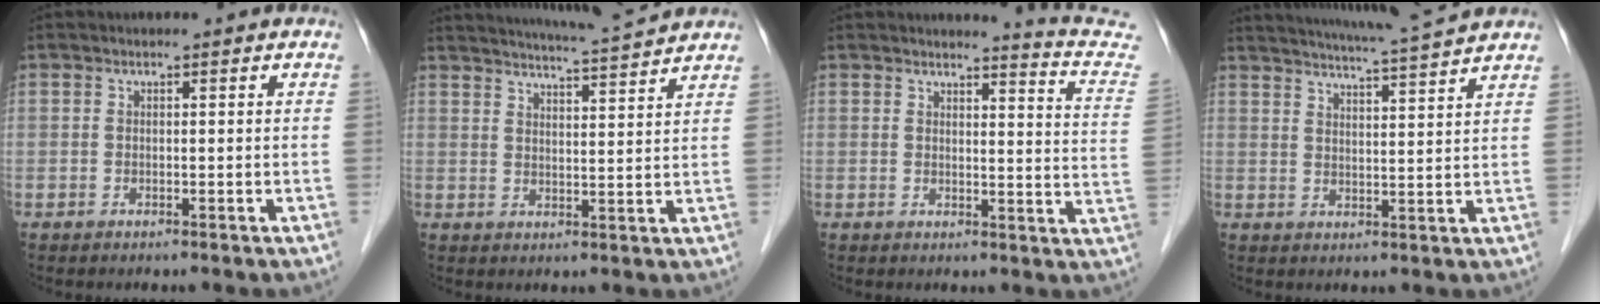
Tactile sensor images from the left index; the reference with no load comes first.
{"total": 11.1, "force": [10.4, -0.7, 3.7], "torque": [-0.070, 0.013, 0.144]}
{"total": 8.9, "force": [8.8, -1.3, 1.2], "torque": [-0.026, -0.082, 0.079]}
{"total": 12.1, "force": [11.2, -1.1, 4.6], "torque": [-0.087, 0.007, 0.153]}